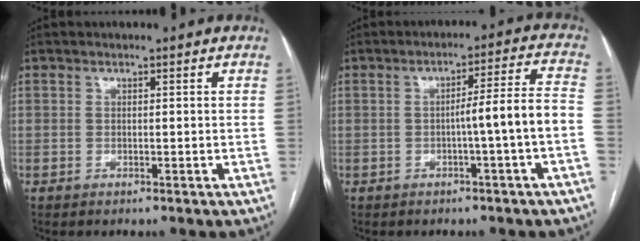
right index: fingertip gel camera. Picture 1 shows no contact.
{"total": 7.0, "force": [-1.9, -1.1, 6.6], "torque": [-0.093, 0.016, -0.024]}